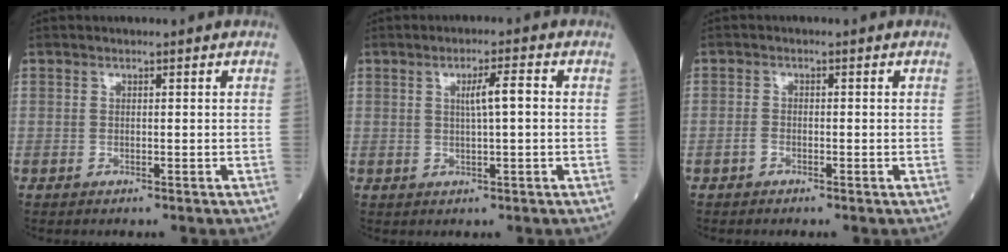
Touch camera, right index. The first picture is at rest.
{"total": 3.6, "force": [0.6, 0.1, 3.6], "torque": [-0.065, 0.003, 0.011]}
{"total": 1.0, "force": [-0.7, 0.6, 0.5], "torque": [-0.009, 0.003, -0.013]}